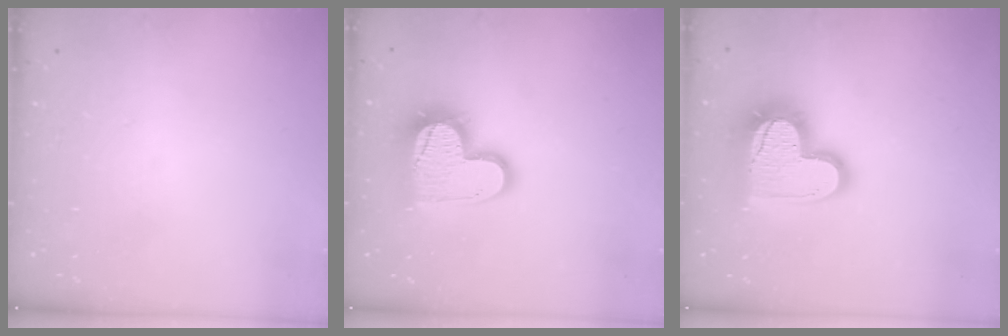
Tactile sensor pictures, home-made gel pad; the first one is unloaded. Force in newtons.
{"total": 15.2, "press": 15.1, "slide": 1.4}
{"total": 17.7, "press": 17.7, "slide": 1.5}